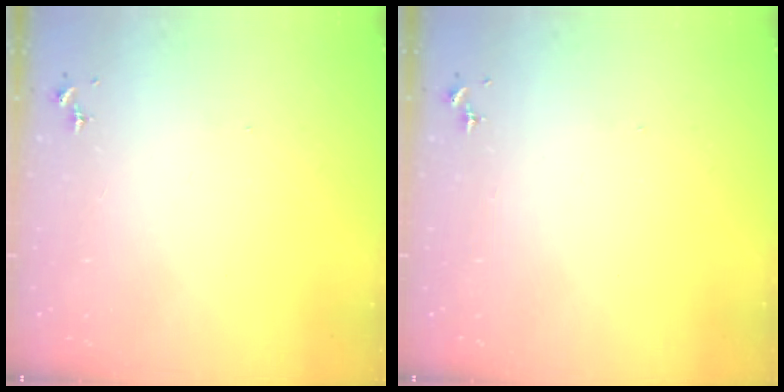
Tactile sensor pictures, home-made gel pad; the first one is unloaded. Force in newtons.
{"total": 0.0}